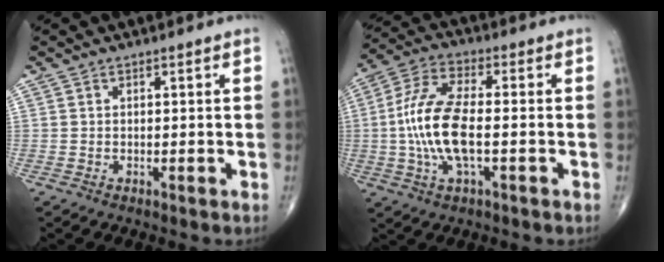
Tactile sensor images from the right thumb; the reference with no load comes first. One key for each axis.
{"total": 13.1, "fx": -1.4, "fy": 4.9, "fz": 12.0, "tx": -0.263, "ty": 0.020, "tz": -0.031}